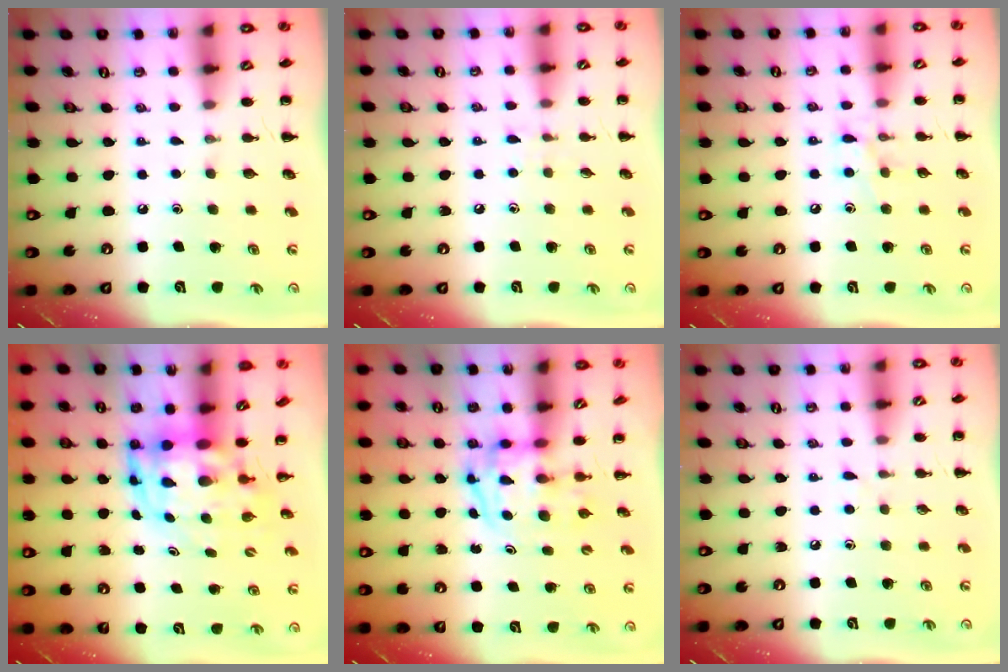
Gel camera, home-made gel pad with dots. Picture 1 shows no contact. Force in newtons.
{"total": 3.9, "press": 3.6, "slide": 1.4}
{"total": 7.5, "press": 7.4, "slide": 1.4}
{"total": 5.1, "press": 4.9, "slide": 1.4}
{"total": 4.0, "press": 3.9, "slide": 0.6}
{"total": 3.0, "press": 2.6, "slide": 1.5}